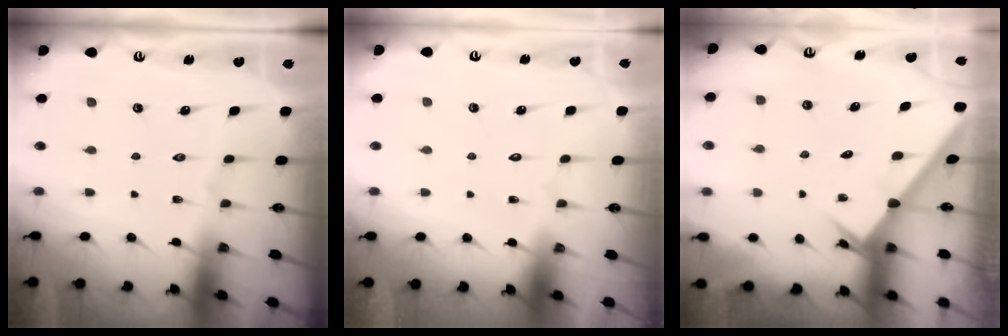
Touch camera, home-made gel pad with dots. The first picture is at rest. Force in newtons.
{"total": 1.7, "press": 1.7, "slide": 0.1}
{"total": 2.3, "press": 2.3, "slide": 0.2}